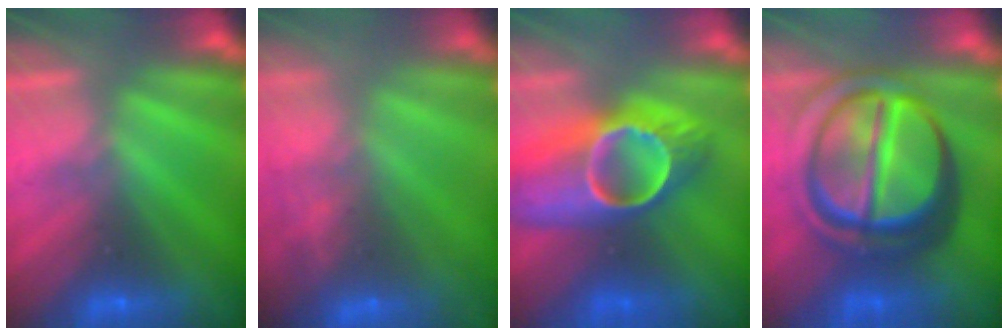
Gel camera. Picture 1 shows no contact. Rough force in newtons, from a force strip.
{"total": 5.5}
{"total": 7.1}
{"total": 7.9}